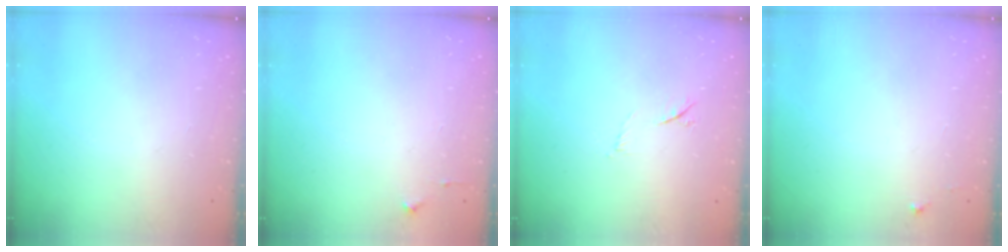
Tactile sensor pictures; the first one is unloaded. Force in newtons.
{"total": 2.7, "press": 2.6, "slide": 0.4}
{"total": 4.7, "press": 4.6, "slide": 1.2}
{"total": 3.9, "press": 3.9, "slide": 0.4}